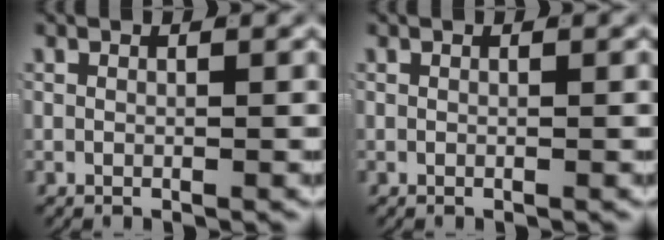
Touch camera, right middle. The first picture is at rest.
{"total": 0.0}